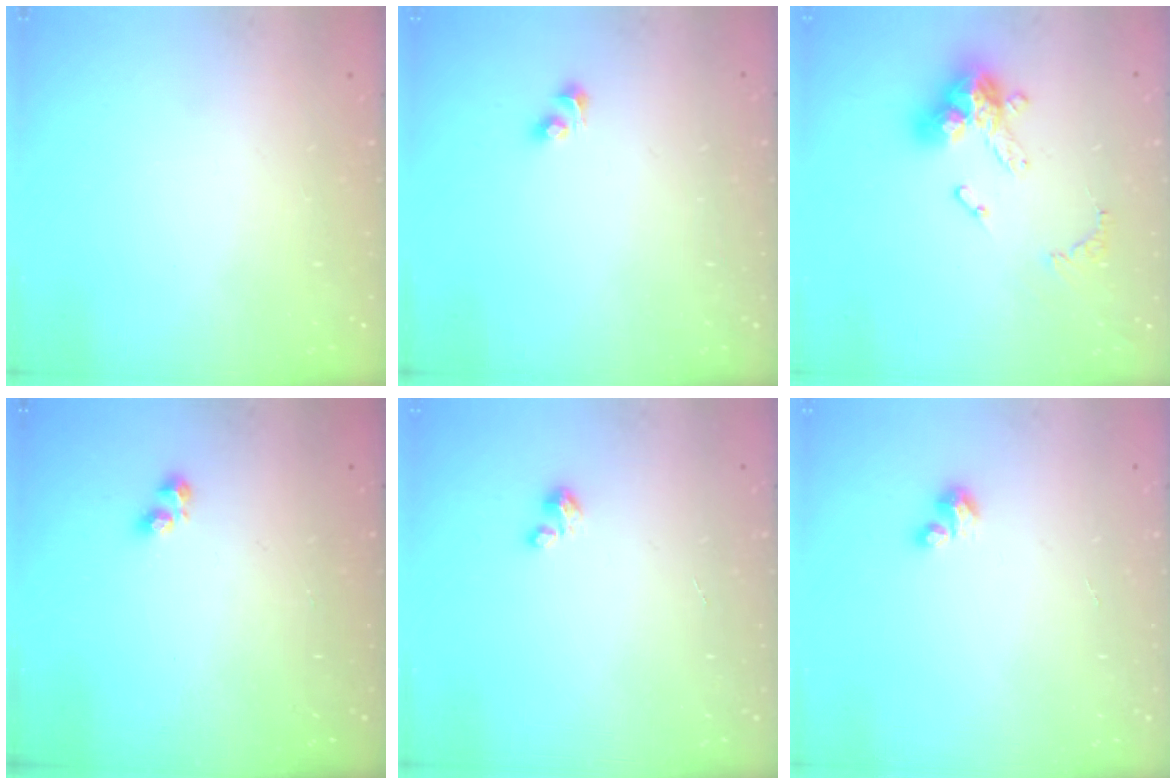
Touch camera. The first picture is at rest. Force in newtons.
{"total": 2.7, "press": 2.4, "slide": 1.1}
{"total": 14.6, "press": 14.6, "slide": 1.6}
{"total": 2.4, "press": 2.3, "slide": 0.4}
{"total": 1.5, "press": 1.5, "slide": 0.1}
{"total": 3.5, "press": 3.4, "slide": 0.3}